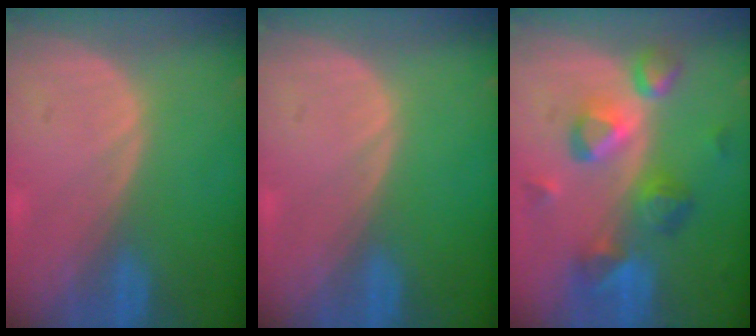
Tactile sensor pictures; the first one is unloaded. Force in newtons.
{"total": 0.0}
{"total": 9.4, "press": 8.1, "slide": 4.7}